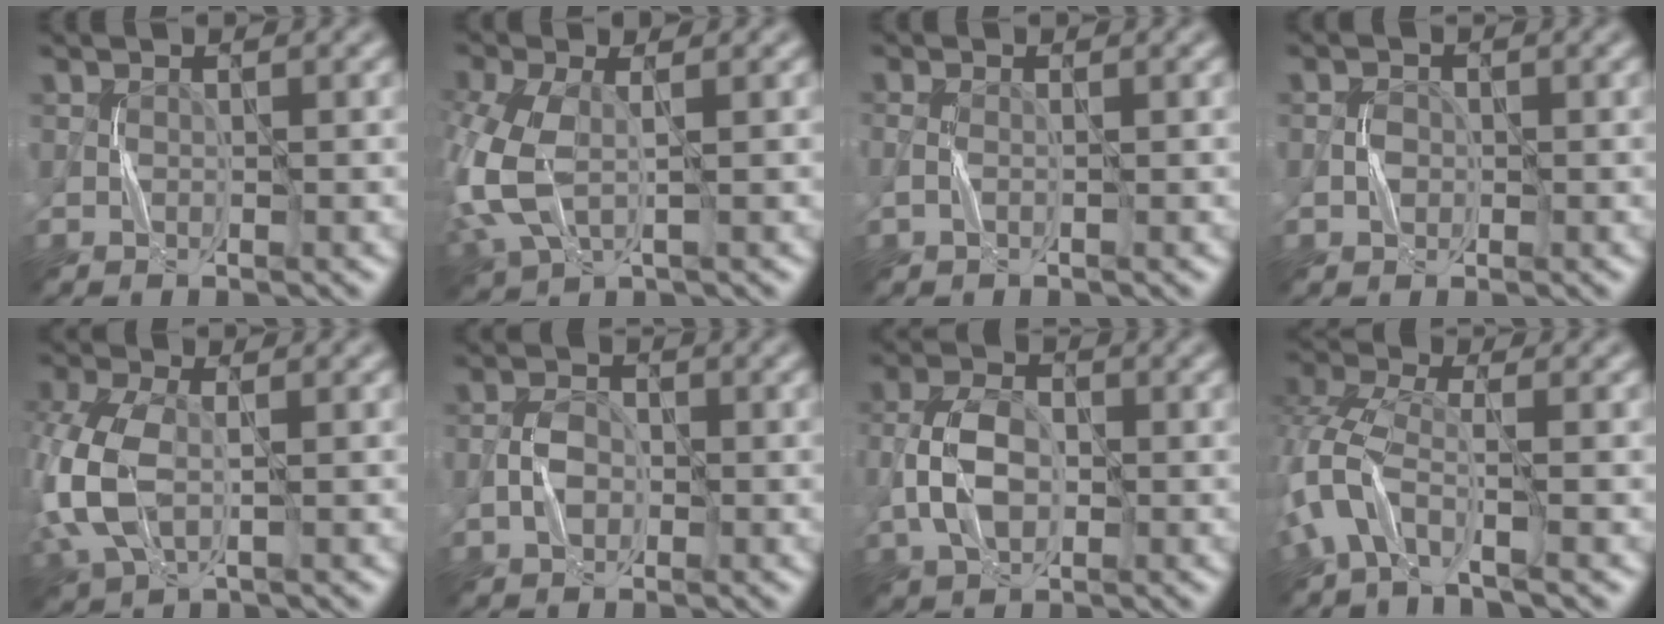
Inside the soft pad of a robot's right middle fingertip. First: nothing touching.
{"total": 6.6, "force": [-0.3, 3.7, 5.4], "torque": [-0.151, 0.001, -0.011]}
{"total": 1.1, "force": [-0.2, 0.4, 1.0], "torque": [-0.027, 0.002, -0.009]}
{"total": 1.2, "force": [-0.3, 1.0, 0.7], "torque": [-0.012, 0.003, -0.008]}
{"total": 7.4, "force": [-0.4, 4.5, 5.9], "torque": [-0.159, 0.003, -0.012]}
{"total": 2.6, "force": [-0.7, 1.7, 1.7], "torque": [-0.032, 0.006, -0.017]}
{"total": 5.1, "force": [-0.8, 3.2, 3.9], "torque": [-0.081, 0.005, -0.020]}
{"total": 5.8, "force": [-2.3, 2.9, 4.4], "torque": [-0.111, 0.006, -0.057]}